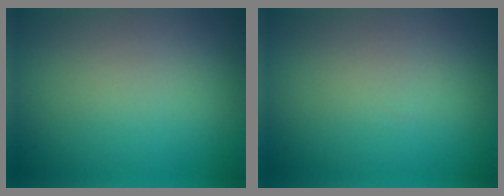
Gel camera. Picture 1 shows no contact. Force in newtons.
{"total": 0.0}